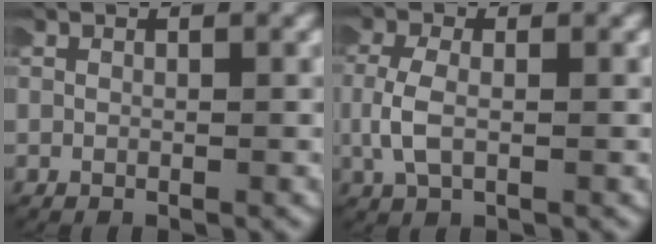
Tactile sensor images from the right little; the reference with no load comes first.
{"total": 2.6, "force": [0.0, 1.5, 2.1], "torque": [-0.061, 0.002, -0.001]}